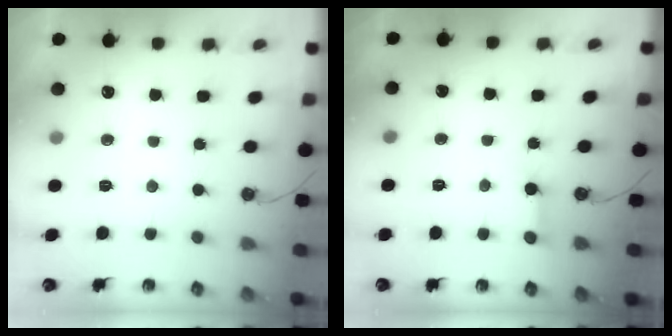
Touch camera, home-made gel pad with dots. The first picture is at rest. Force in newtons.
{"total": 2.4, "press": 2.4, "slide": 0.1}